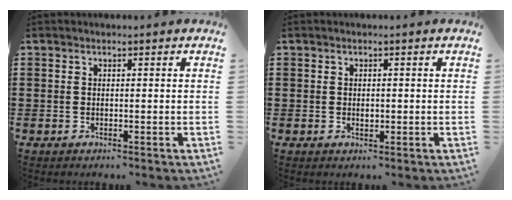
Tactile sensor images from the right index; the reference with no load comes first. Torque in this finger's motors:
{"motor_torque": [2.14, 0.00, 0.03, 0.01]}